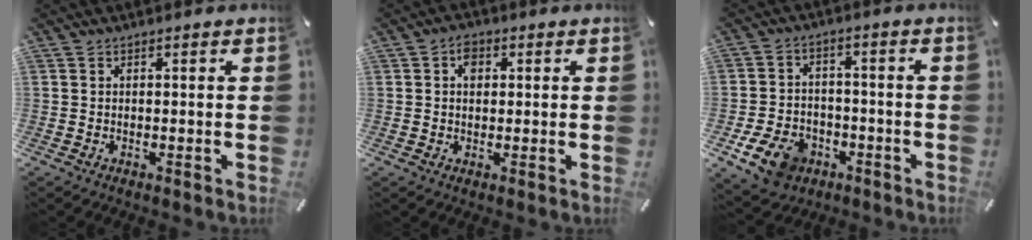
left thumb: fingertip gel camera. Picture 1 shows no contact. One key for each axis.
{"total": 3.4, "fx": 0.8, "fy": 2.7, "fz": 2.0, "tx": -0.027, "ty": 0.003, "tz": 0.008}
{"total": 10.2, "fx": -5.2, "fy": 7.3, "fz": 4.9, "tx": -0.100, "ty": 0.033, "tz": -0.093}